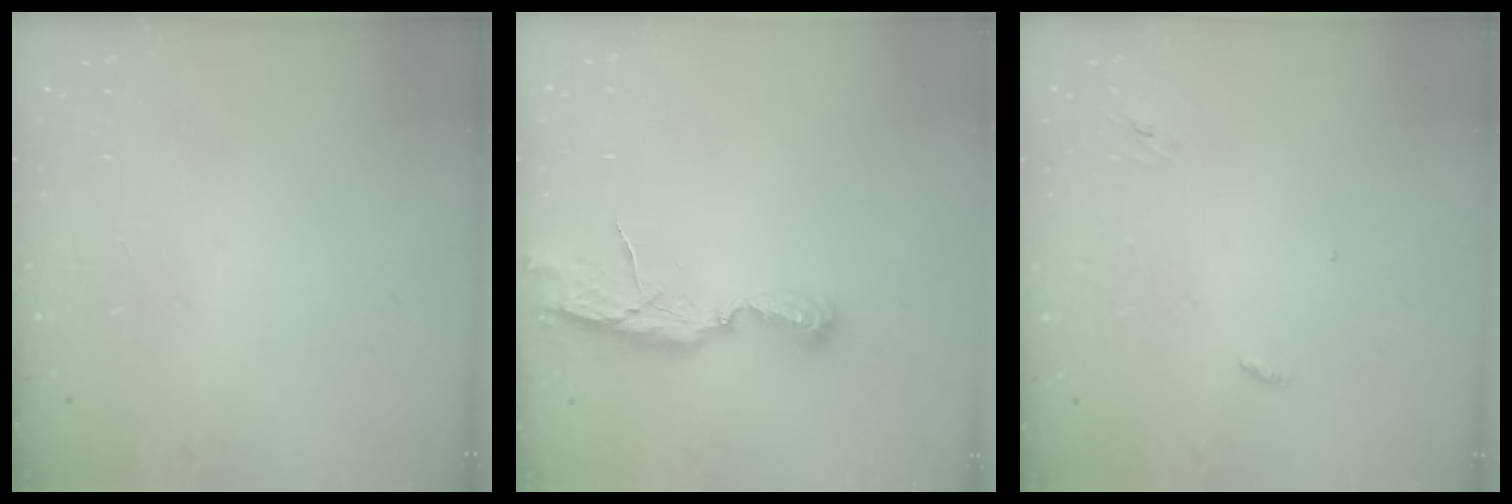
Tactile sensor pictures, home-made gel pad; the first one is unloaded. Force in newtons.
{"total": 6.5, "press": 6.5, "slide": 0.5}
{"total": 2.8, "press": 2.8, "slide": 0.3}